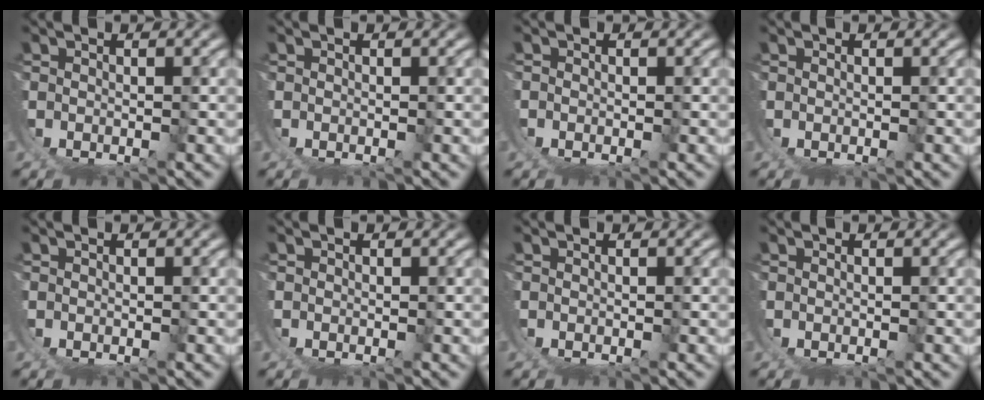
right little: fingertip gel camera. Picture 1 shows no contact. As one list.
[{"total": 0.0}, {"total": 0.7, "force": [-0.5, 0.3, -0.2], "torque": [0.006, -0.002, -0.013]}, {"total": 0.0}, {"total": 0.0}, {"total": 0.0}, {"total": 0.0}, {"total": 0.0}]